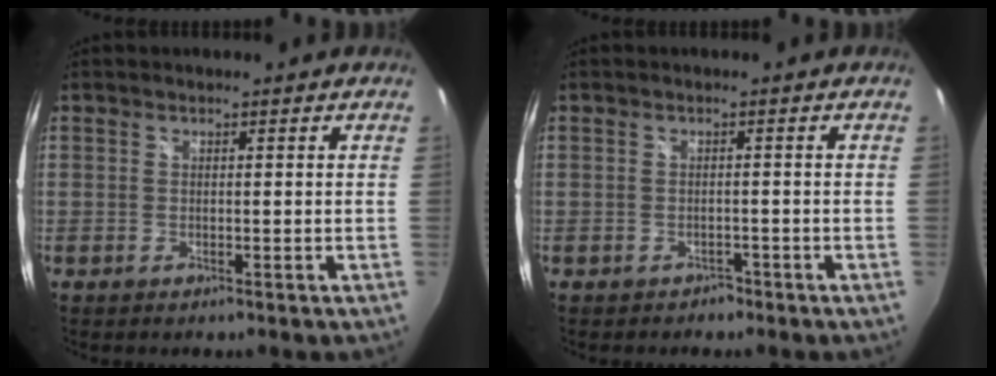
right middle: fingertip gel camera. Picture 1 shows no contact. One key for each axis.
{"total": 2.0, "fx": -1.5, "fy": 1.2, "fz": 0.3, "tx": -0.010, "ty": -0.003, "tz": -0.020}